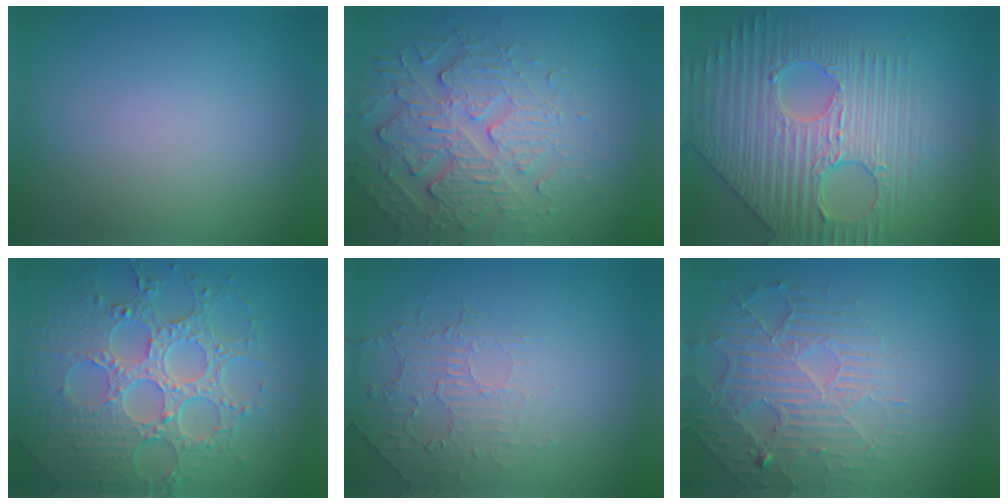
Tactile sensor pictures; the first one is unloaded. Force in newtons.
{"total": 4.7, "press": 4.2, "slide": 2.3}
{"total": 6.9, "press": 5.8, "slide": 3.6}
{"total": 8.3, "press": 6.1, "slide": 5.6}
{"total": 2.0, "press": 0.9, "slide": 1.8}
{"total": 3.8, "press": 3.4, "slide": 1.6}